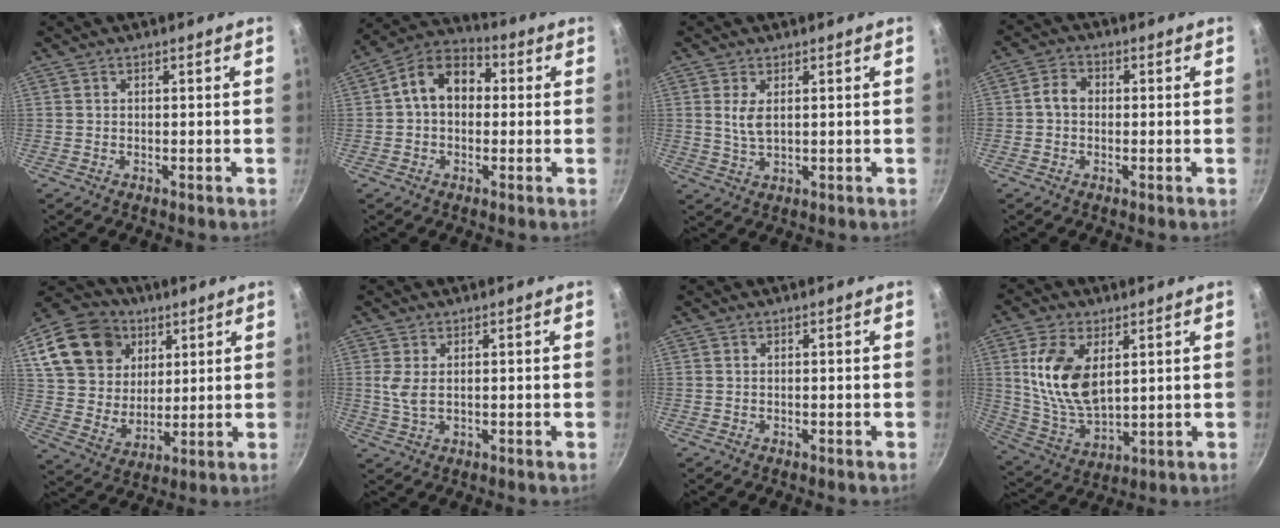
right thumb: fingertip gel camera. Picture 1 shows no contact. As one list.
[{"total": 10.8, "force": [1.1, 7.9, 7.3], "torque": [-0.086, 0.032, -0.004]}, {"total": 3.7, "force": [1.0, 1.8, 3.1], "torque": [-0.059, -0.010, 0.023]}, {"total": 3.6, "force": [-0.1, 3.0, 2.1], "torque": [-0.031, 0.014, -0.012]}, {"total": 19.7, "force": [8.0, 15.3, 9.5], "torque": [-0.165, -0.004, 0.149]}, {"total": 3.3, "force": [0.8, 1.4, 2.9], "torque": [-0.061, -0.005, 0.019]}, {"total": 0.0}, {"total": 14.2, "force": [3.8, 8.0, 11.1], "torque": [-0.205, -0.024, 0.085]}]